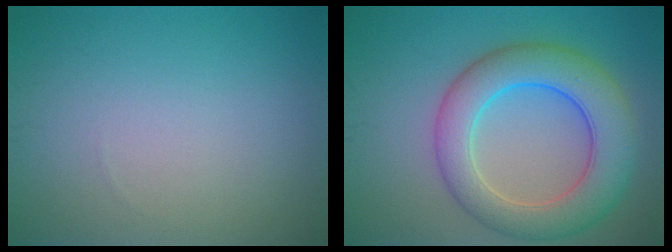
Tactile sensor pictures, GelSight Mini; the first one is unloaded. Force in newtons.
{"total": 8.2, "press": 8.2, "slide": 0.2}